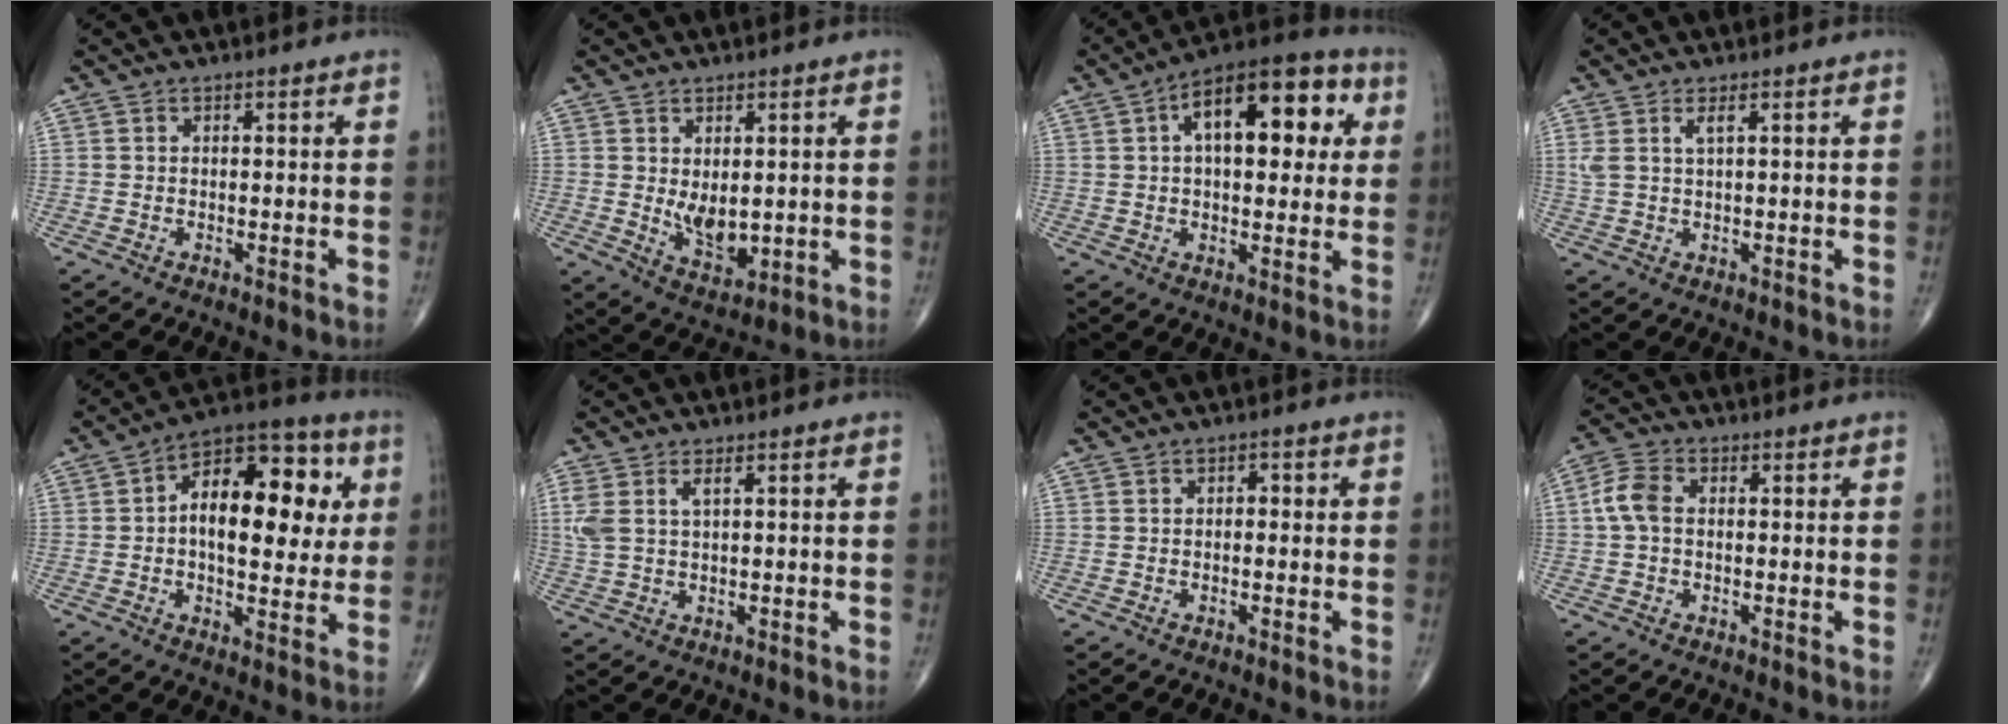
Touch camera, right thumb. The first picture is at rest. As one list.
[{"total": 6.3, "force": [0.5, 3.6, 5.2], "torque": [-0.068, -0.019, 0.025]}, {"total": 18.6, "force": [4.9, 9.2, 15.4], "torque": [-0.187, 0.022, 0.061]}, {"total": 2.6, "force": [1.2, 0.5, 2.2], "torque": [-0.056, 0.002, 0.031]}, {"total": 18.6, "force": [2.9, 9.8, 15.6], "torque": [-0.194, 0.022, 0.033]}, {"total": 4.8, "force": [1.8, 2.0, 3.9], "torque": [-0.106, 0.006, 0.044]}, {"total": 1.5, "force": [0.1, 0.9, 1.1], "torque": [-0.009, 0.005, -0.002]}, {"total": 5.3, "force": [0.3, 3.6, 4.0], "torque": [-0.088, 0.016, -0.001]}]